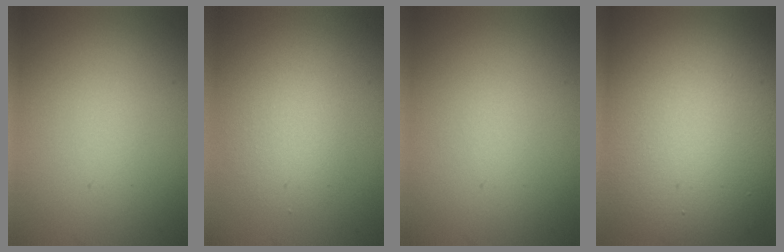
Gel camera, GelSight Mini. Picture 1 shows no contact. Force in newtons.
{"total": 2.4, "press": 2.4, "slide": 0.1}
{"total": 0.0}
{"total": 14.3, "press": 14.3, "slide": 1.3}